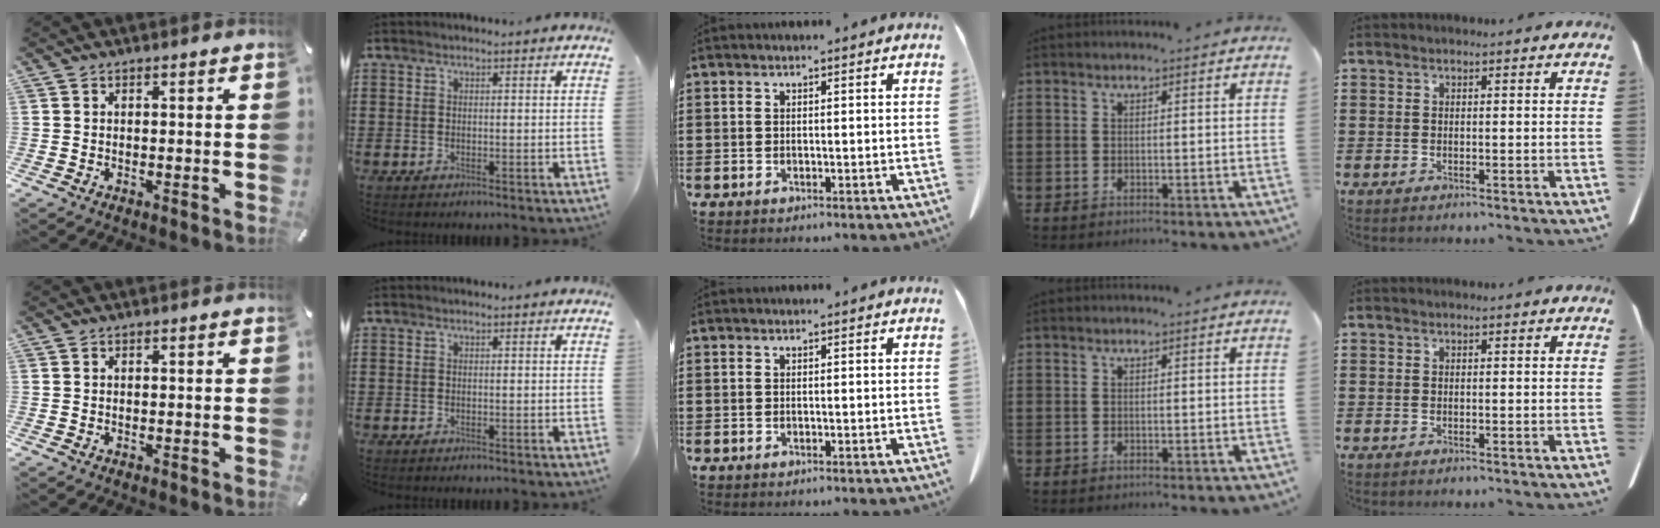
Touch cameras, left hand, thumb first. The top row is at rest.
{}